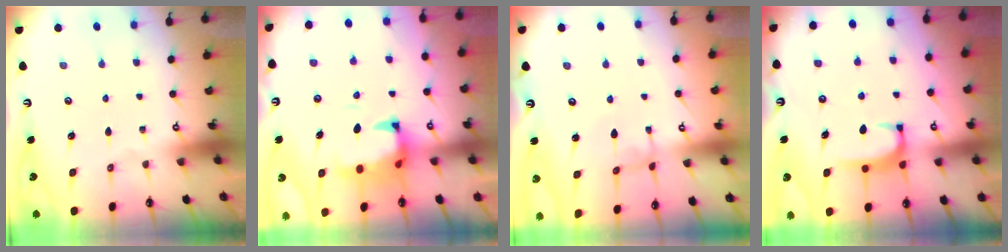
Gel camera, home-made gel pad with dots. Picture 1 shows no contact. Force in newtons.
{"total": 3.5, "press": 3.3, "slide": 1.2}
{"total": 1.4, "press": 1.4, "slide": 0.1}
{"total": 1.9, "press": 1.9, "slide": 0.5}